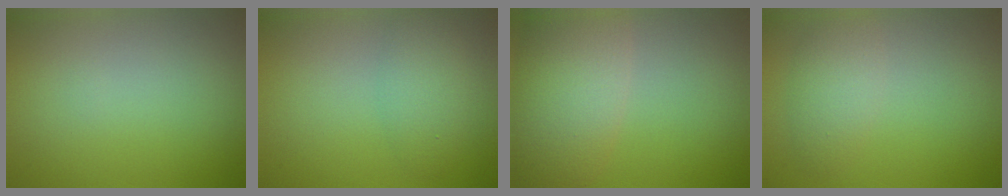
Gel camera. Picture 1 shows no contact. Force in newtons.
{"total": 2.6, "press": 2.6, "slide": 0.2}
{"total": 7.1, "press": 7.0, "slide": 0.4}
{"total": 2.6, "press": 2.6, "slide": 0.1}